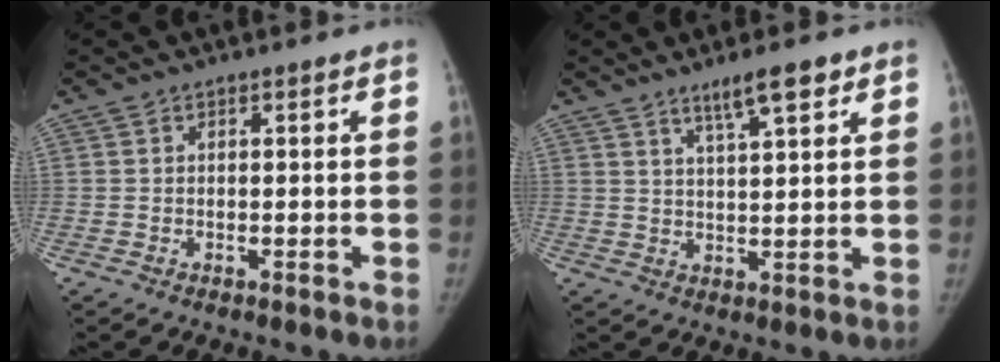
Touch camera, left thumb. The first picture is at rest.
{"total": 6.2, "force": [4.1, 1.0, 4.5], "torque": [-0.069, -0.021, 0.071]}